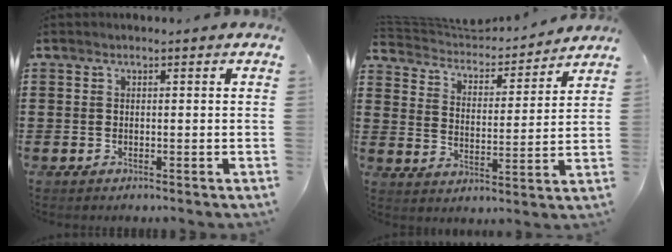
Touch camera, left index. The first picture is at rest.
{"total": 3.5, "force": [3.4, 1.0, 0.2], "torque": [-0.029, -0.030, 0.050]}